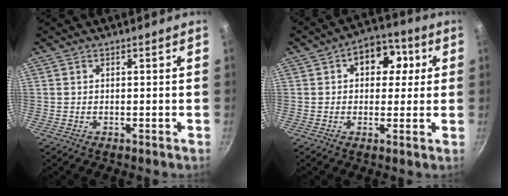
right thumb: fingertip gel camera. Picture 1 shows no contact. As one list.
[{"total": 9.4, "force": [2.5, 6.8, 6.1], "torque": [-0.040, 0.007, 0.021]}]